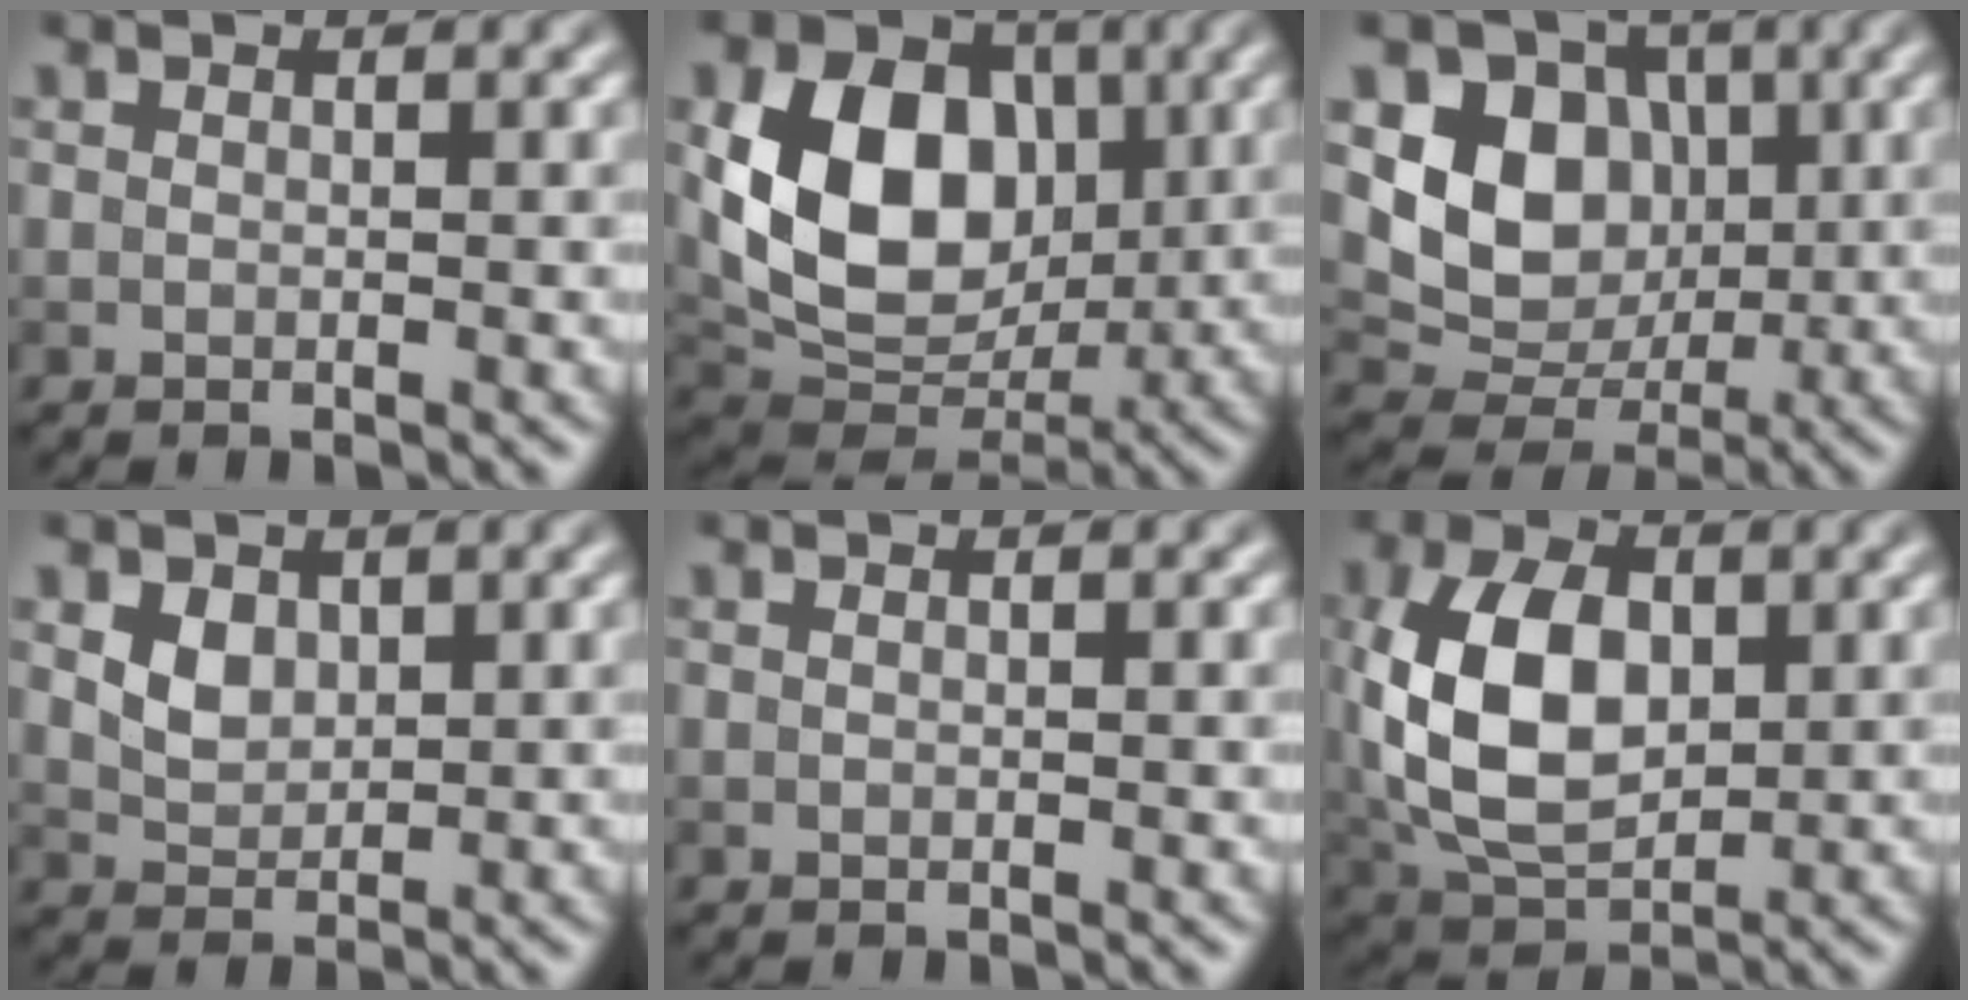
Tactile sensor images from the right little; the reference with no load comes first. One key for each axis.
{"total": 10.6, "fx": 1.5, "fy": 7.9, "fz": 6.9, "tx": -0.136, "ty": -0.006, "tz": 0.029}
{"total": 7.4, "fx": 1.3, "fy": 6.2, "fz": 3.8, "tx": -0.061, "ty": -0.011, "tz": 0.019}
{"total": 2.2, "fx": 0.9, "fy": 1.6, "fz": 1.1, "tx": -0.027, "ty": -0.003, "tz": 0.019}
{"total": 0.0}
{"total": 9.4, "fx": 0.7, "fy": 6.0, "fz": 7.3, "tx": -0.162, "ty": 0.001, "tz": 0.013}